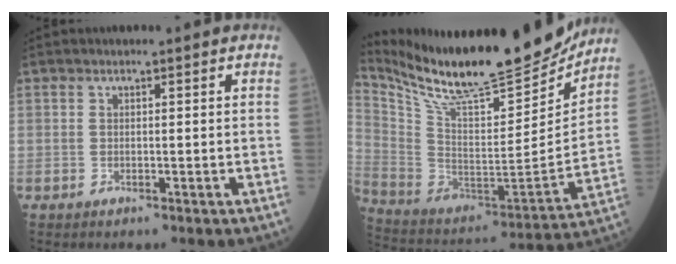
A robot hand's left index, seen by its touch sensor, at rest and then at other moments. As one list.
[{"total": 26.6, "force": [23.3, 4.2, 12.3], "torque": [-0.234, -0.049, 0.366]}]